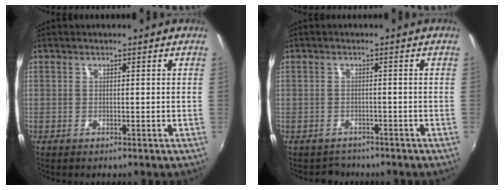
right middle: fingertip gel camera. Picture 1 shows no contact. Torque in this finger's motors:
{"motor_torque": [-1.24, 0.24, -0.31, -0.11]}